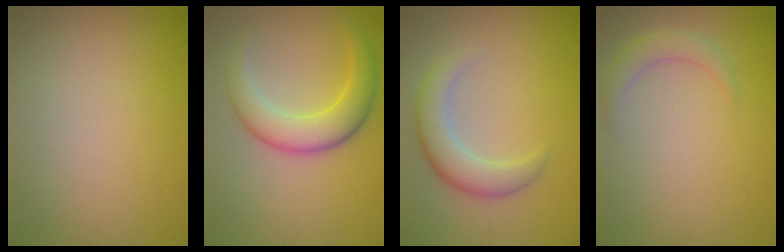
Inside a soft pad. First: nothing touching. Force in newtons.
{"total": 5.1, "press": 5.1, "slide": 0.1}
{"total": 4.1, "press": 4.1, "slide": 0.4}
{"total": 2.2, "press": 2.2, "slide": 0.1}